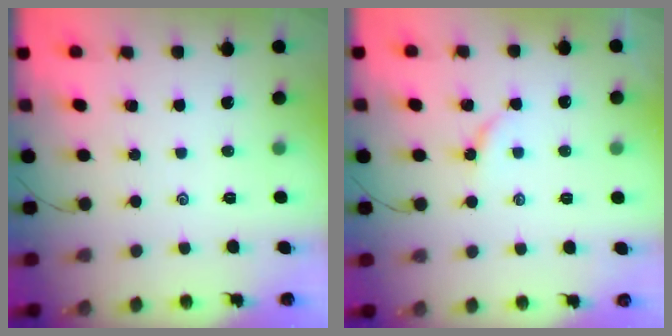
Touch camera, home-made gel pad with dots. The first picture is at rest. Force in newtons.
{"total": 3.0, "press": 2.9, "slide": 0.3}